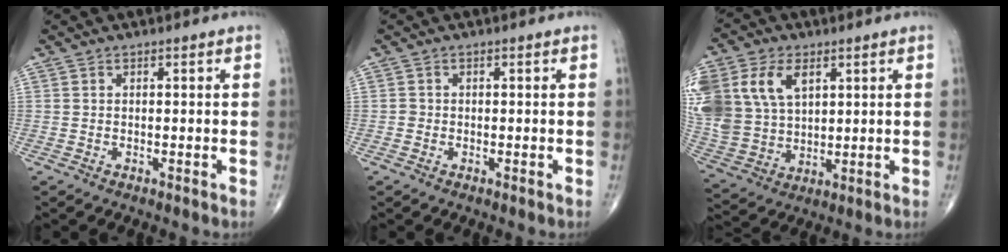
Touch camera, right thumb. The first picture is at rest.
{"total": 0.7, "force": [-0.2, 0.7, 0.1], "torque": [-0.001, 0.003, -0.006]}
{"total": 20.9, "force": [7.4, 14.6, 13.0], "torque": [-0.310, 0.018, 0.156]}